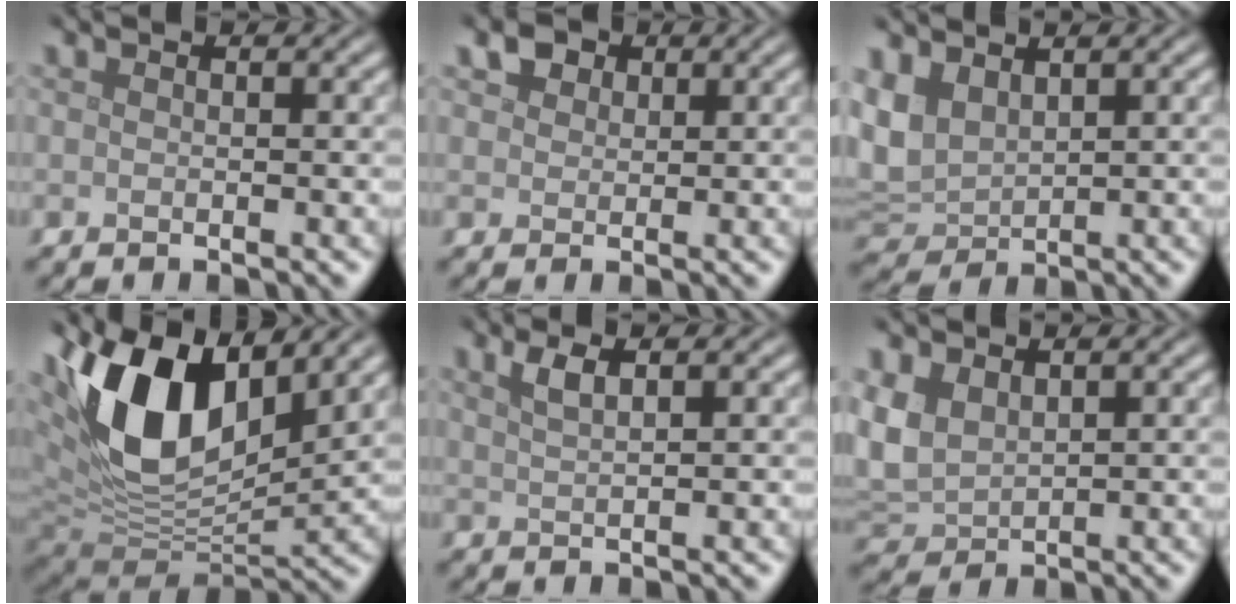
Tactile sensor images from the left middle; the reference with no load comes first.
{"total": 2.4, "force": [1.4, 1.7, 1.0], "torque": [-0.023, 0.003, 0.019]}
{"total": 5.0, "force": [2.1, 3.2, 3.2], "torque": [-0.091, 0.002, 0.044]}
{"total": 13.4, "force": [5.2, 7.1, 10.1], "torque": [-0.195, 0.007, 0.092]}
{"total": 1.9, "force": [1.1, 0.6, 1.4], "torque": [-0.024, 0.004, 0.019]}
{"total": 4.4, "force": [1.4, 3.0, 2.9], "torque": [-0.081, 0.001, 0.030]}